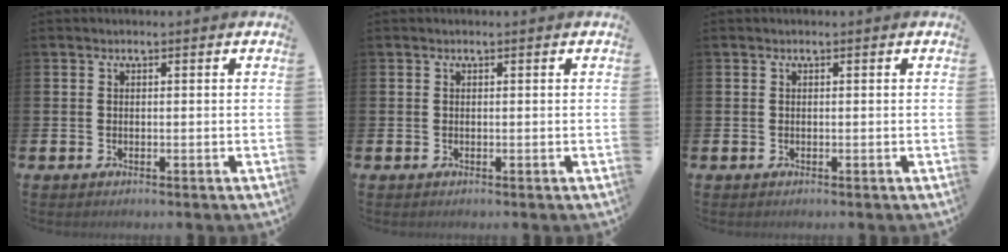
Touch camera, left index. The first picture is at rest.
{"total": 0.0}
{"total": 0.0}